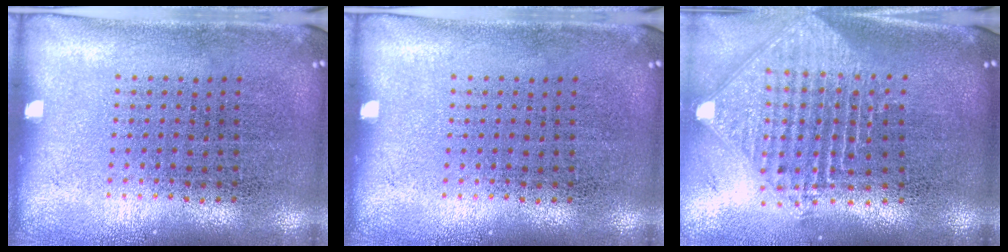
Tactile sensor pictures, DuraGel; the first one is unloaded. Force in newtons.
{"total": 0.0}
{"total": 2.3, "press": 1.8, "slide": 1.5}